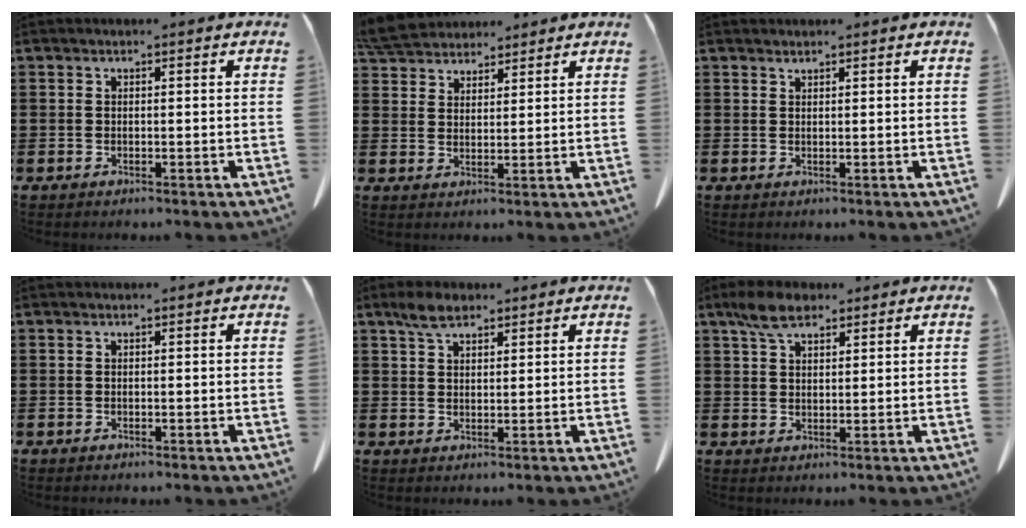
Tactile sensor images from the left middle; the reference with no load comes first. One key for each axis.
{"total": 6.0, "fx": 5.6, "fy": 1.6, "fz": 1.3, "tx": -0.047, "ty": -0.012, "tz": 0.108}
{"total": 0.8, "fx": 0.8, "fy": 0.0, "fz": 0.1, "tx": -0.004, "ty": -0.003, "tz": 0.018}
{"total": 0.0}
{"total": 3.7, "fx": 2.7, "fy": 1.7, "fz": 2.0, "tx": -0.045, "ty": 0.005, "tz": 0.051}
{"total": 5.3, "fx": 3.6, "fy": 2.5, "fz": 3.0, "tx": -0.070, "ty": 0.004, "tz": 0.069}